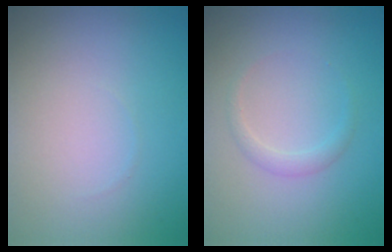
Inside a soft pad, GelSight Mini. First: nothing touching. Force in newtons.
{"total": 1.2, "press": 1.2, "slide": 0.1}